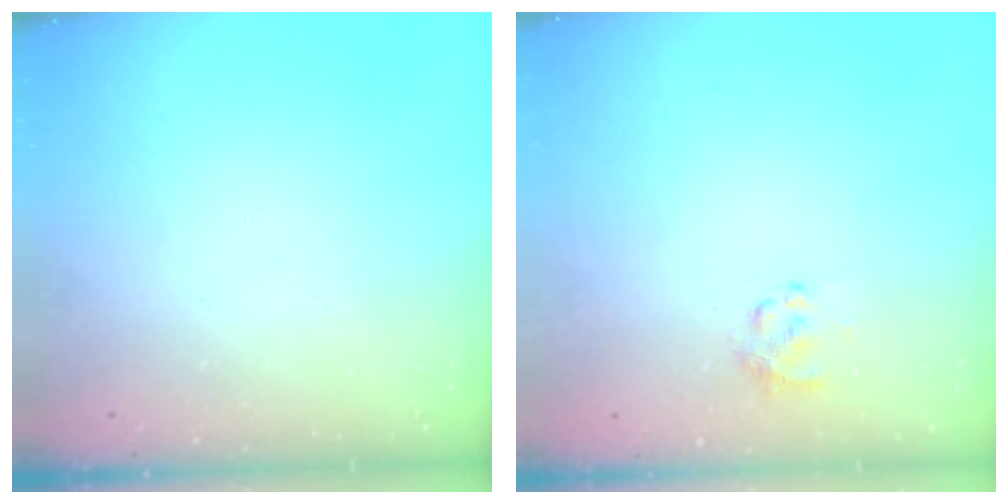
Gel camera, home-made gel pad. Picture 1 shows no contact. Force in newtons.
{"total": 1.4, "press": 1.3, "slide": 0.6}